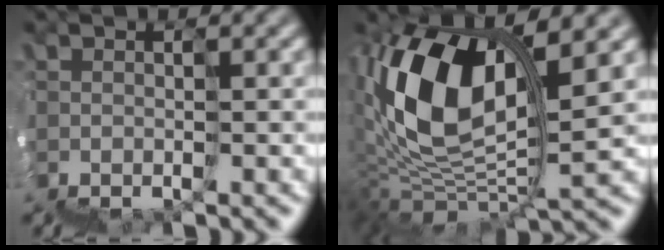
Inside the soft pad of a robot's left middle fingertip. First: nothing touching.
{"total": 8.8, "force": [6.5, 2.5, 5.3], "torque": [-0.133, 0.040, 0.114]}